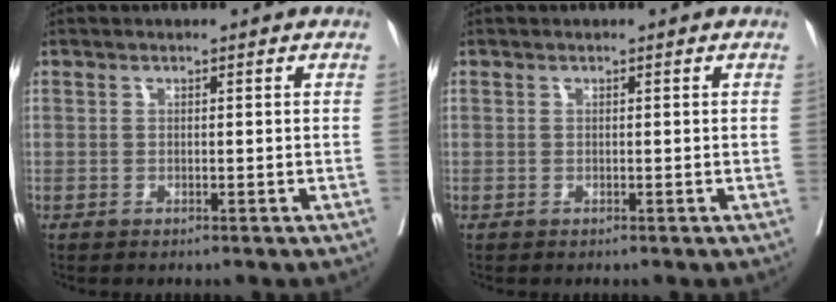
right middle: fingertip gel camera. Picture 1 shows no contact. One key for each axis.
{"total": 0.0}